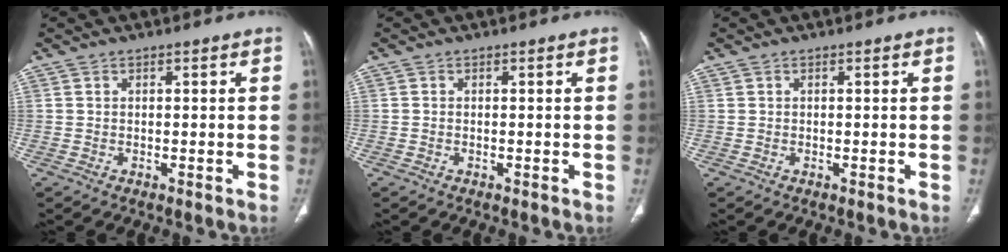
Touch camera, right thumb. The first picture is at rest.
{"total": 0.0}
{"total": 0.0}